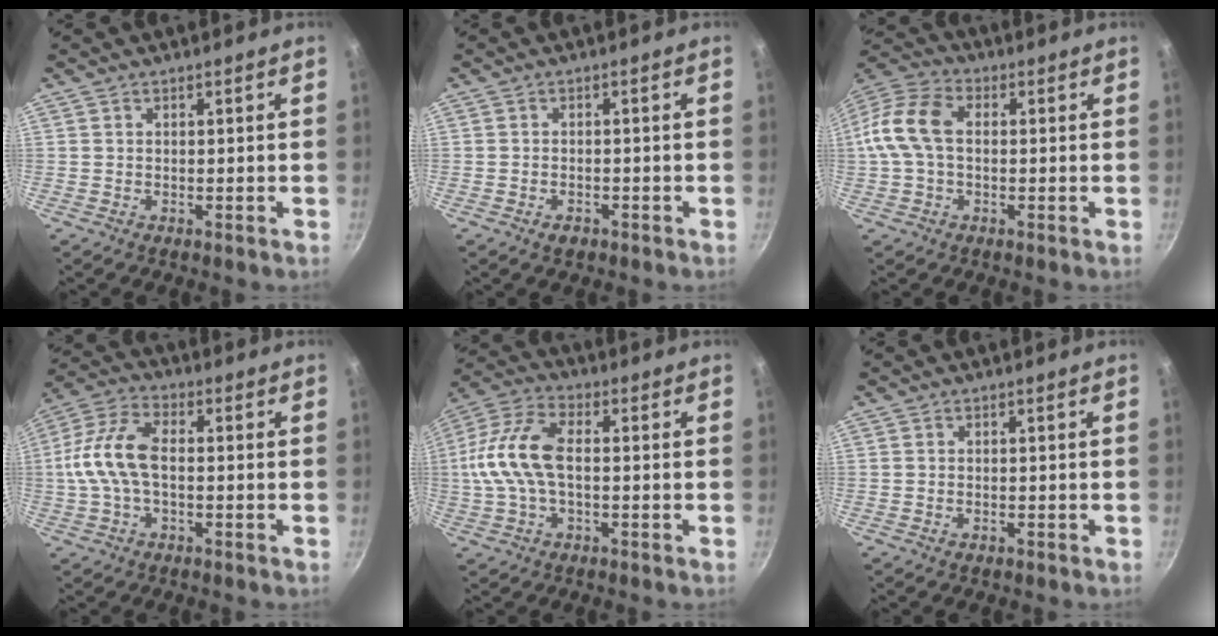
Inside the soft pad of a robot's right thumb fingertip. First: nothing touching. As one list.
[{"total": 2.0, "force": [-1.3, 1.2, 1.0], "torque": [-0.017, 0.009, -0.019]}, {"total": 11.5, "force": [0.5, 7.6, 8.6], "torque": [-0.164, 0.033, -0.008]}, {"total": 11.3, "force": [-0.7, 6.0, 9.5], "torque": [-0.190, 0.033, -0.028]}, {"total": 13.1, "force": [-0.3, 6.9, 11.1], "torque": [-0.228, 0.033, -0.022]}, {"total": 0.6, "force": [-0.3, 0.3, 0.3], "torque": [-0.006, 0.000, -0.008]}]